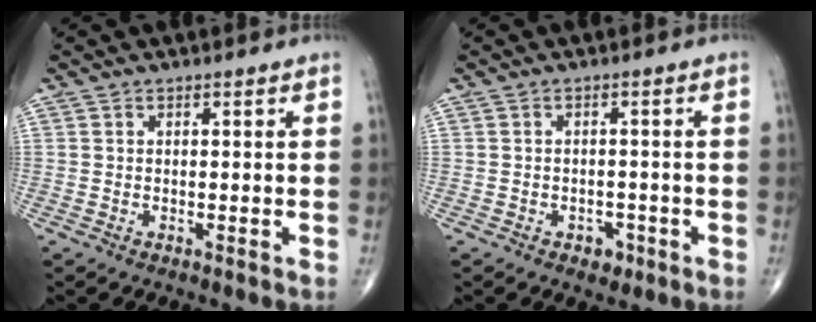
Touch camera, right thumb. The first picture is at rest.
{"total": 2.5, "force": [-1.3, 1.8, 1.2], "torque": [-0.004, 0.007, -0.015]}